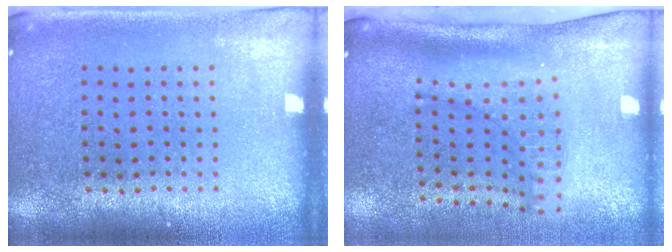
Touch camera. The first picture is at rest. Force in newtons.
{"total": 2.1, "press": 1.5, "slide": 1.4}